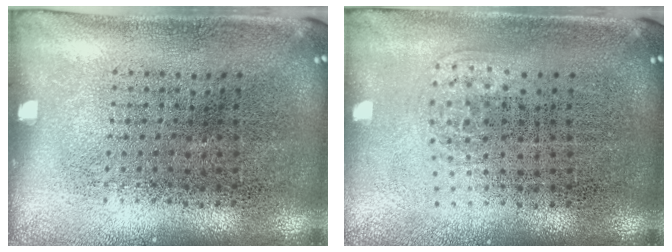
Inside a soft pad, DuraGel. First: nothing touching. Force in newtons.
{"total": 1.0, "press": 0.7, "slide": 0.7}